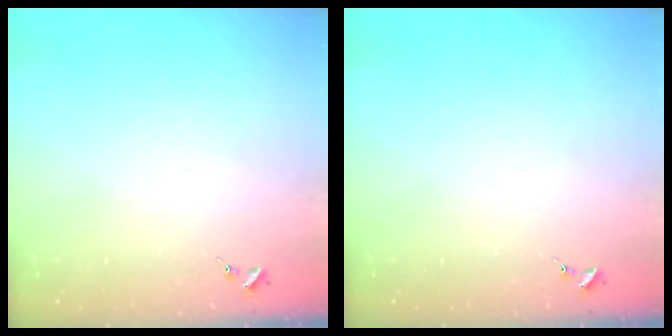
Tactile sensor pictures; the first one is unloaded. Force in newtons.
{"total": 0.0}